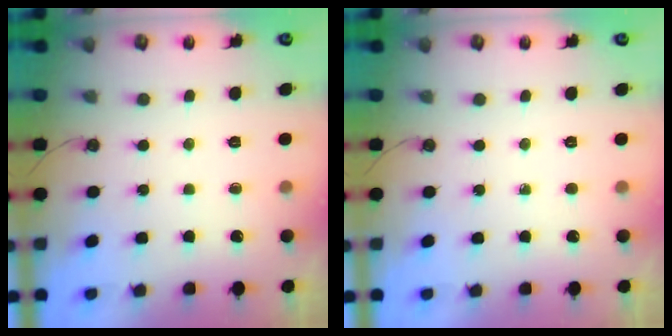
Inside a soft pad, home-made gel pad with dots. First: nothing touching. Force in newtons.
{"total": 0.0}